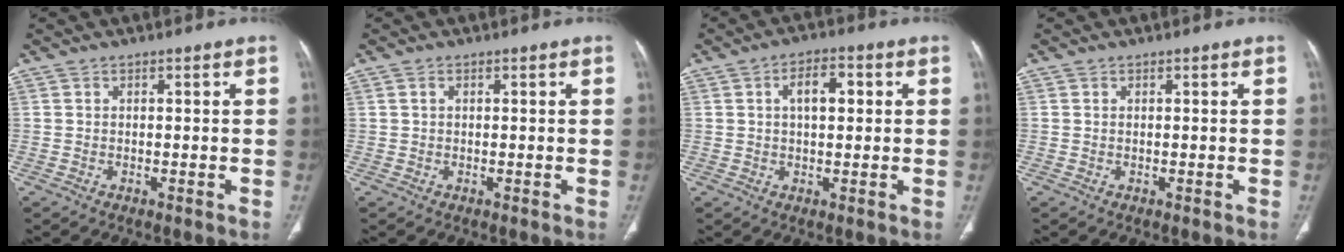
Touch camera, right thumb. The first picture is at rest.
{"total": 0.7, "force": [0.2, 0.5, 0.5], "torque": [-0.011, 0.004, 0.004]}
{"total": 6.0, "force": [1.4, 3.1, 4.9], "torque": [-0.071, 0.010, 0.019]}
{"total": 0.0}